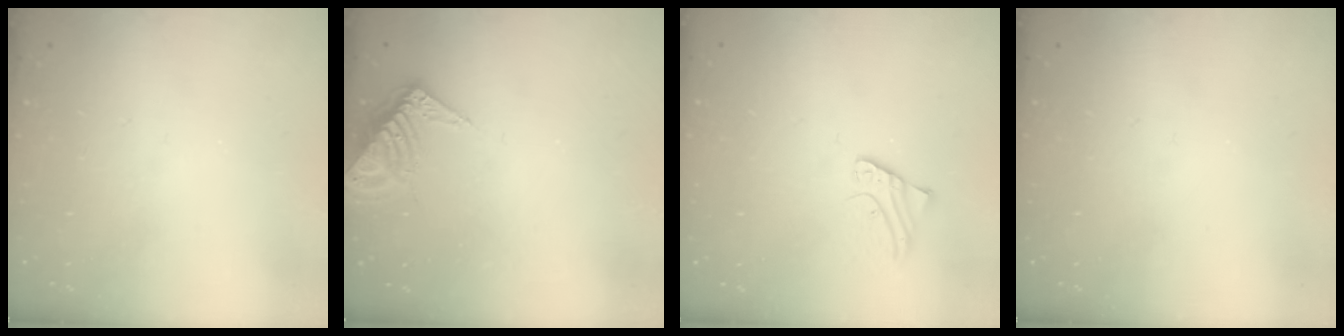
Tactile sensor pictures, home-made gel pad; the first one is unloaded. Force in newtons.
{"total": 7.6, "press": 7.6, "slide": 0.7}
{"total": 3.1, "press": 3.1, "slide": 0.3}
{"total": 0.0}